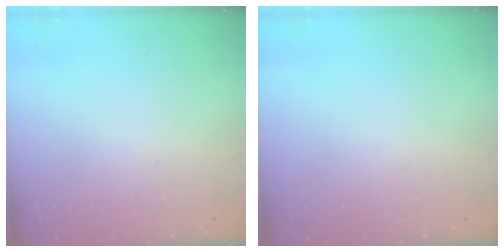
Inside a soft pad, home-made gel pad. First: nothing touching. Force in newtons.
{"total": 0.0}